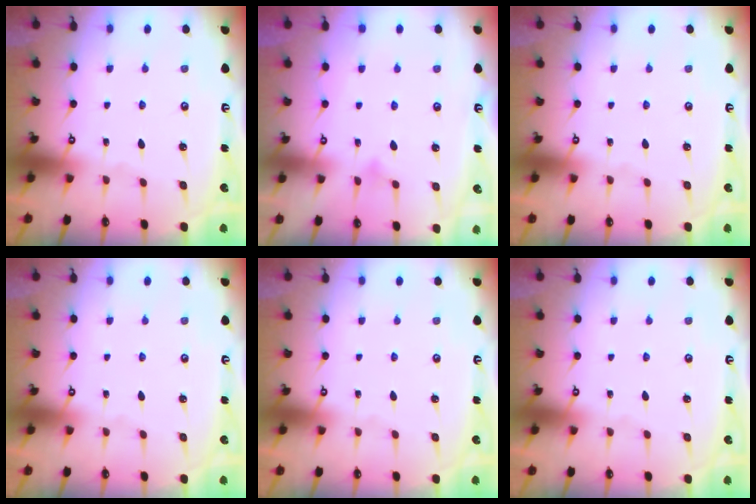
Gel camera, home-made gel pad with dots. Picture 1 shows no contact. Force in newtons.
{"total": 6.0, "press": 5.9, "slide": 0.4}
{"total": 0.0}
{"total": 0.0}
{"total": 0.0}
{"total": 0.0}